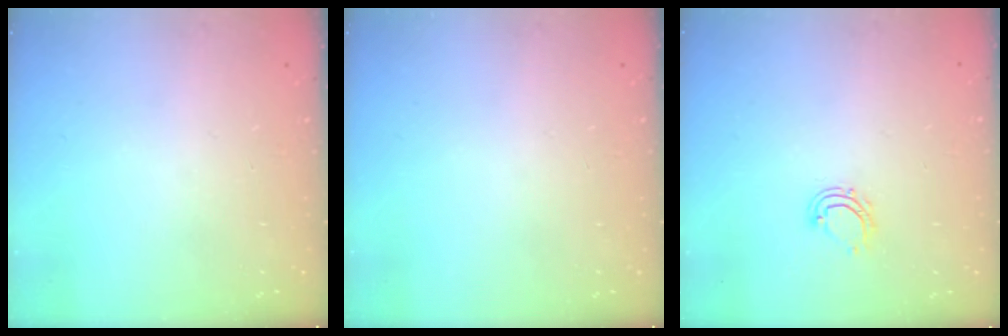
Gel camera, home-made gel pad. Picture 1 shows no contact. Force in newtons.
{"total": 0.0}
{"total": 6.0, "press": 5.9, "slide": 1.0}